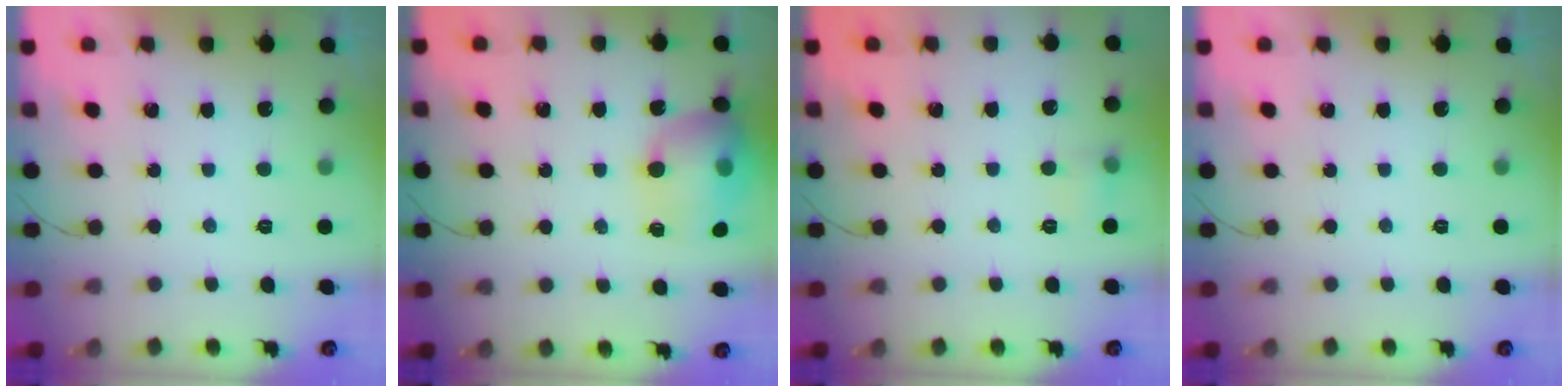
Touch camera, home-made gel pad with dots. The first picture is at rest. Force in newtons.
{"total": 16.6, "press": 16.5, "slide": 2.0}
{"total": 6.4, "press": 6.3, "slide": 1.4}
{"total": 0.0}